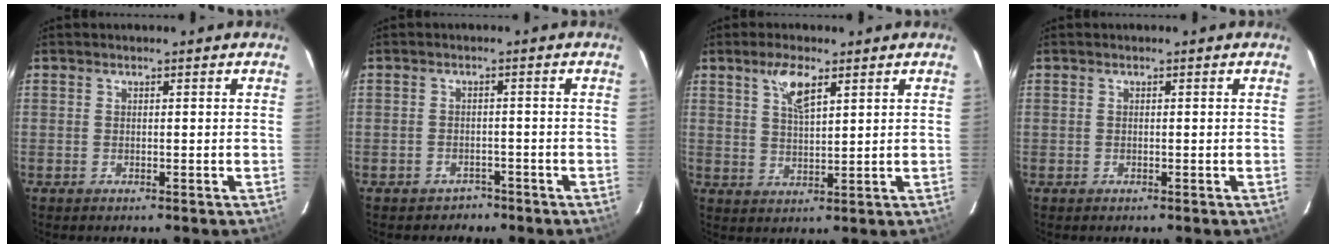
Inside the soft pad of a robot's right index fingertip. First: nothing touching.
{"total": 3.7, "force": [-2.6, 2.6, 0.1], "torque": [-0.010, 0.013, -0.034]}
{"total": 5.5, "force": [3.2, 1.6, 4.2], "torque": [-0.078, 0.004, 0.061]}
{"total": 0.0}